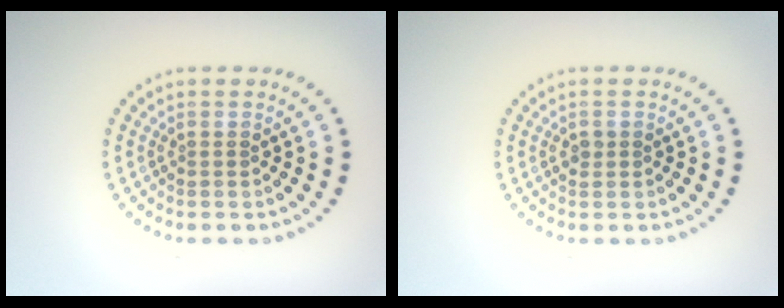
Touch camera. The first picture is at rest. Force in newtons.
{"total": 0.9, "press": 0.9, "slide": 0.1}